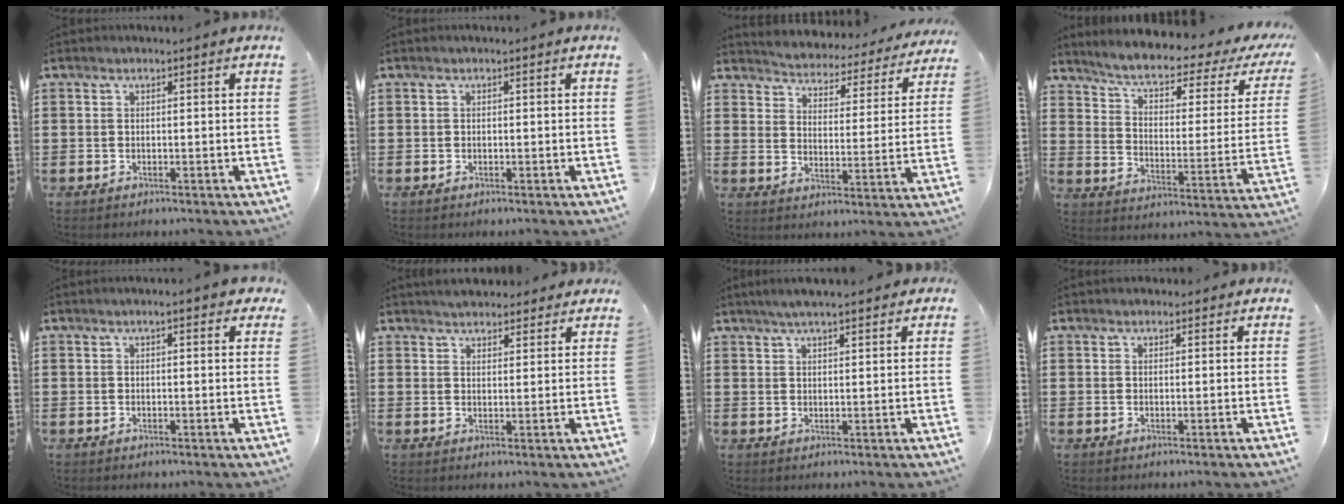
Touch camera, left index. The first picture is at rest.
{"total": 0.0}
{"total": 3.6, "force": [3.6, 0.0, -0.3], "torque": [-0.020, -0.039, 0.055]}
{"total": 5.0, "force": [3.4, 0.9, 3.5], "torque": [-0.085, -0.025, 0.049]}
{"total": 2.5, "force": [1.7, 0.3, 1.9], "torque": [-0.040, 0.003, 0.030]}
{"total": 3.1, "force": [2.9, 0.9, 0.2], "torque": [-0.012, 0.000, 0.057]}
{"total": 3.8, "force": [3.1, 0.6, 2.1], "torque": [-0.047, 0.005, 0.056]}
{"total": 1.7, "force": [1.6, 0.5, 0.3], "torque": [-0.008, 0.004, 0.030]}